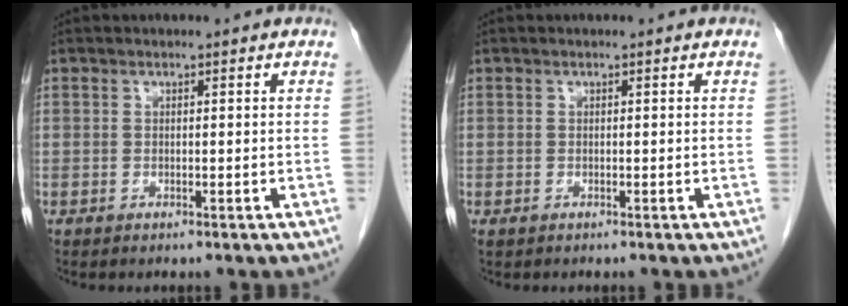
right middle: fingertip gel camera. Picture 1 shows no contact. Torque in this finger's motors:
{"motor_torque": [0.02, 0.00, -0.02, 0.01]}